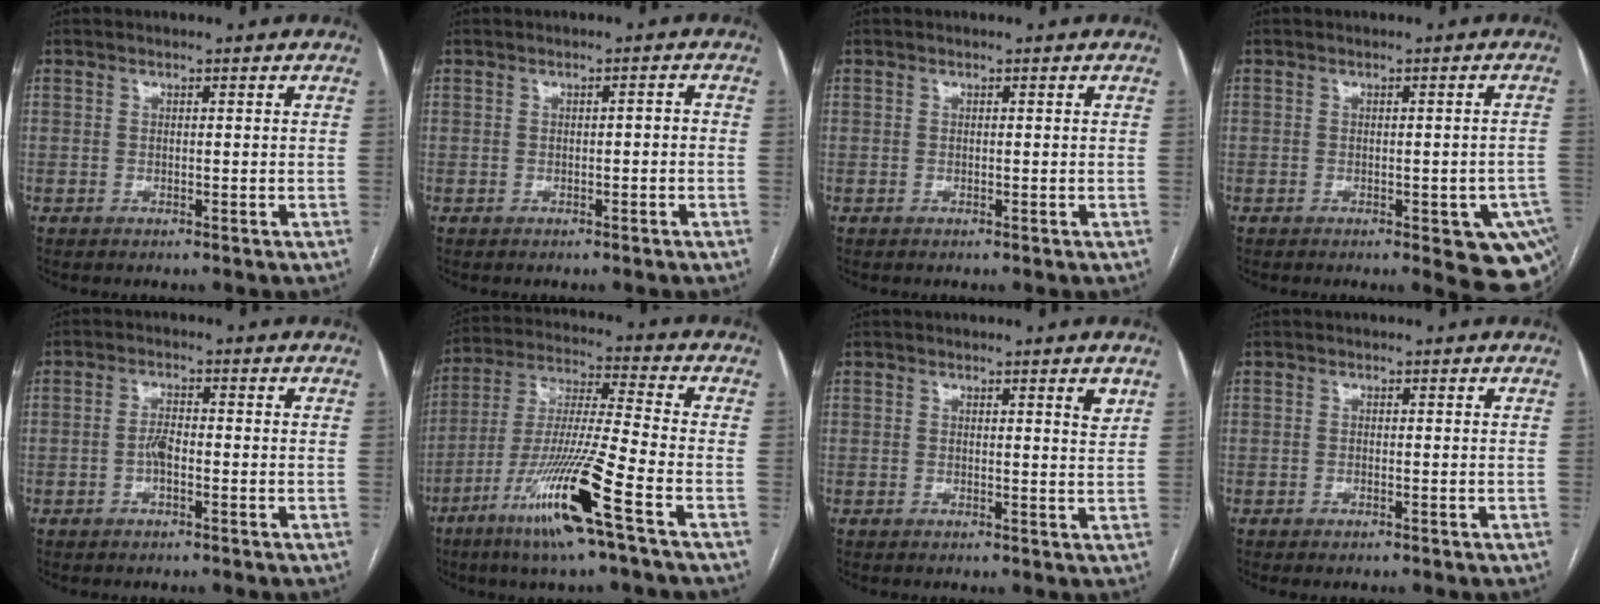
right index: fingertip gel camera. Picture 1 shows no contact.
{"total": 1.1, "force": [-0.3, 0.4, 1.0], "torque": [-0.014, 0.004, -0.004]}
{"total": 0.0}
{"total": 10.2, "force": [-5.3, 3.2, 8.2], "torque": [-0.049, 0.002, -0.058]}
{"total": 2.5, "force": [-0.8, 0.8, 2.2], "torque": [-0.043, 0.003, -0.015]}
{"total": 15.6, "force": [-7.9, -0.8, 13.4], "torque": [-0.273, -0.028, -0.150]}
{"total": 2.2, "force": [1.3, 0.1, 1.7], "torque": [-0.022, -0.007, 0.014]}
{"total": 0.7, "force": [-0.5, 0.1, 0.5], "torque": [-0.012, -0.005, -0.003]}